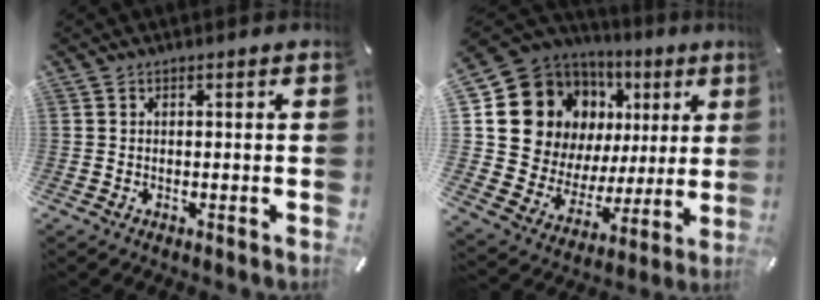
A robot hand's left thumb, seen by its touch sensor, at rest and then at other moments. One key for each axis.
{"total": 16.5, "fx": 7.1, "fy": 13.1, "fz": 7.2, "tx": -0.142, "ty": -0.056, "tz": 0.141}